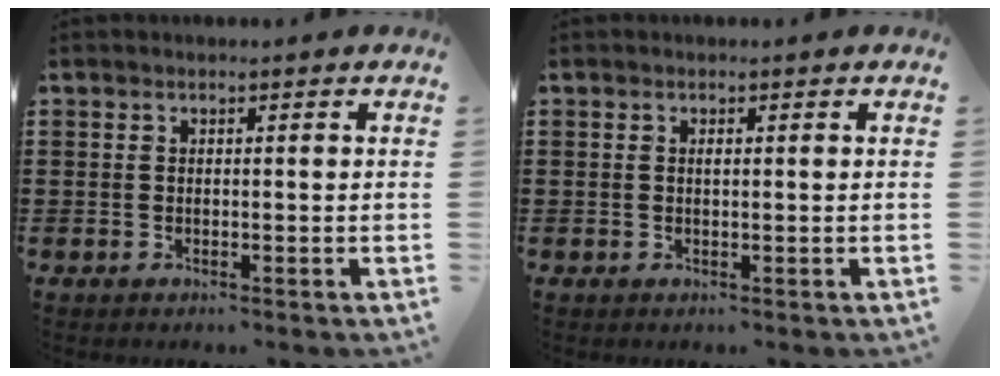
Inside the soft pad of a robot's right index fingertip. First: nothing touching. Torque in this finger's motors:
{"motor_torque": [0.17, 0.10, 0.00, 0.04]}